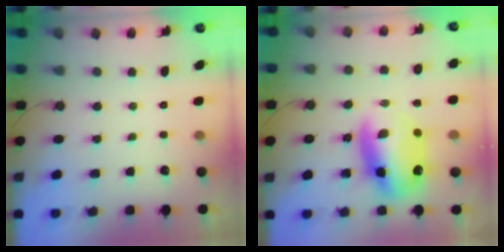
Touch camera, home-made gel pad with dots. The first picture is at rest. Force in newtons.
{"total": 12.8, "press": 12.3, "slide": 3.3}